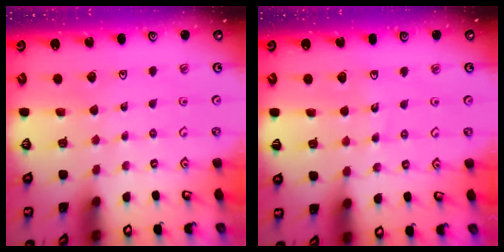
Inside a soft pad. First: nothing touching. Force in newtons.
{"total": 3.8, "press": 3.8, "slide": 0.4}